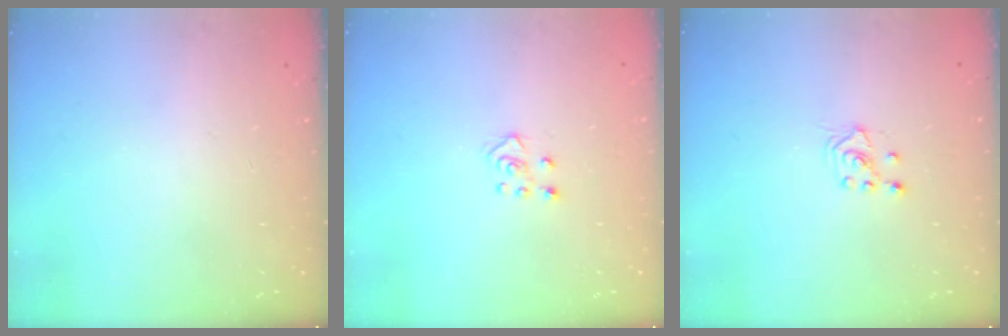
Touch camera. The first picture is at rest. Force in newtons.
{"total": 4.3, "press": 4.2, "slide": 0.5}
{"total": 2.6, "press": 2.4, "slide": 0.8}